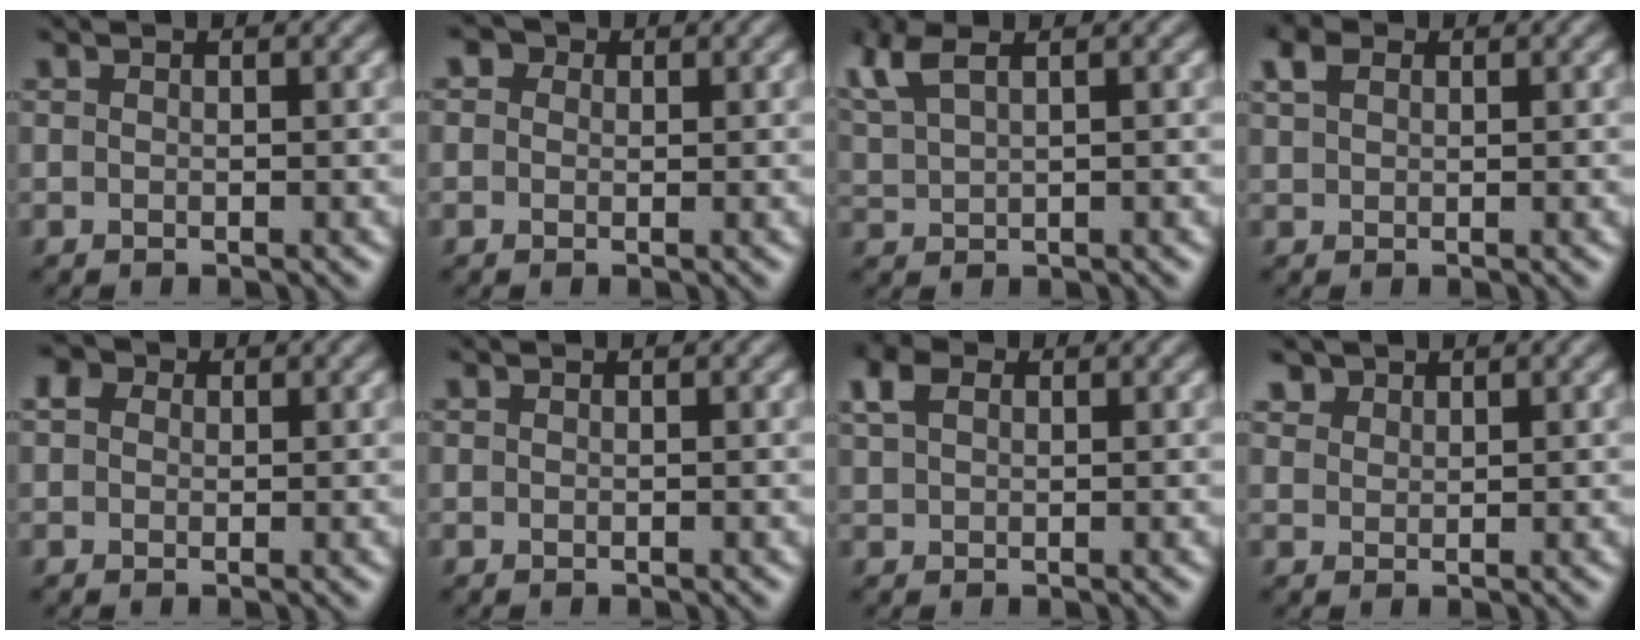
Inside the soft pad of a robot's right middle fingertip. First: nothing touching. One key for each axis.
{"total": 2.5, "fx": 1.2, "fy": 1.8, "fz": 1.1, "tx": -0.020, "ty": 0.006, "tz": -0.003}
{"total": 4.3, "fx": 2.5, "fy": 1.7, "fz": 3.0, "tx": -0.080, "ty": 0.019, "tz": 0.046}
{"total": 2.1, "fx": 1.1, "fy": 1.4, "fz": 1.1, "tx": -0.030, "ty": 0.004, "tz": 0.021}
{"total": 2.0, "fx": 0.7, "fy": 1.7, "fz": 0.8, "tx": -0.017, "ty": 0.001, "tz": 0.008}
{"total": 0.0}
{"total": 2.9, "fx": 1.3, "fy": 1.9, "fz": 1.7, "tx": -0.045, "ty": 0.007, "tz": 0.026}
{"total": 1.6, "fx": 1.4, "fy": 0.9, "fz": 0.0, "tx": -0.004, "ty": 0.003, "tz": 0.028}